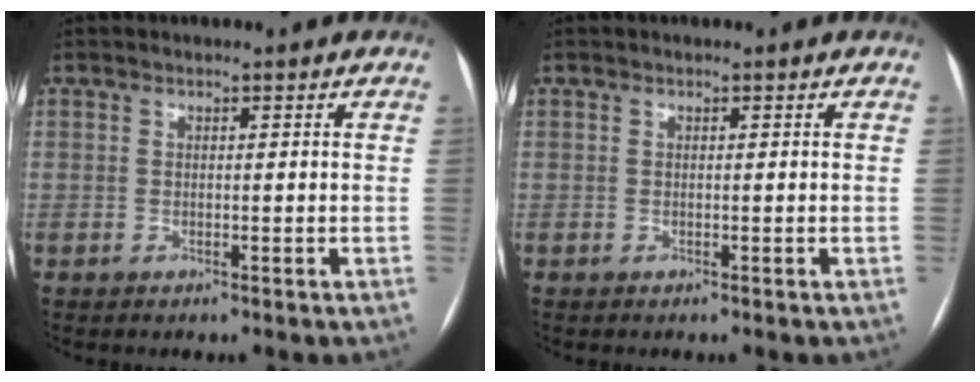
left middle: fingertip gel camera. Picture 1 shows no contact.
{"total": 0.0}